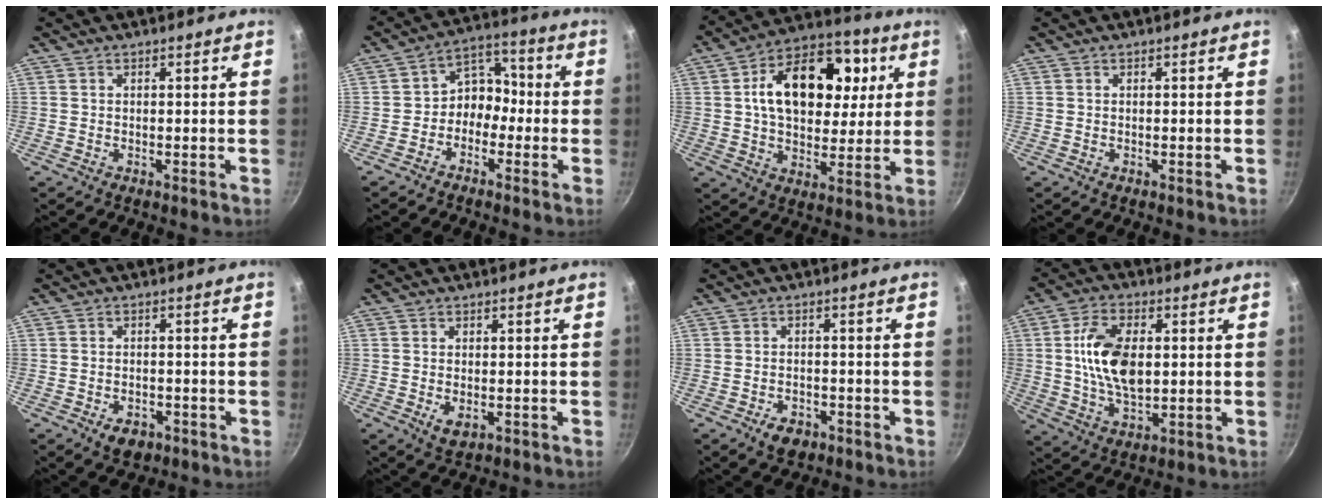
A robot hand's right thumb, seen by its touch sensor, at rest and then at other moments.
{"total": 7.7, "force": [-2.1, 5.9, 4.5], "torque": [-0.034, 0.042, -0.053]}
{"total": 20.3, "force": [4.6, 12.9, 15.0], "torque": [-0.202, 0.014, 0.069]}
{"total": 0.0}
{"total": 4.1, "force": [-2.2, 2.6, 2.4], "torque": [-0.030, 0.008, -0.030]}
{"total": 3.1, "force": [-0.9, 1.7, 2.4], "torque": [-0.042, -0.003, -0.009]}
{"total": 4.2, "force": [-2.5, 2.5, 2.3], "torque": [-0.031, 0.011, -0.037]}
{"total": 13.2, "force": [1.4, 7.4, 10.9], "torque": [-0.193, -0.002, 0.030]}